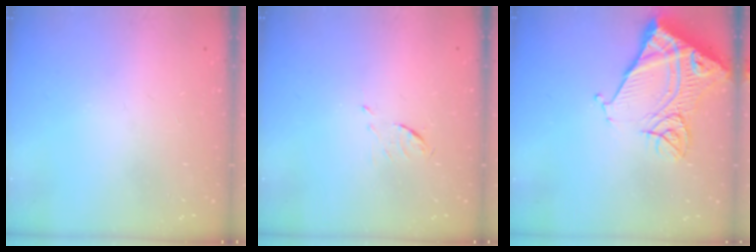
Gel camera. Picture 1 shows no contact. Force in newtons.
{"total": 5.2, "press": 5.1, "slide": 0.8}
{"total": 15.4, "press": 15.3, "slide": 1.8}